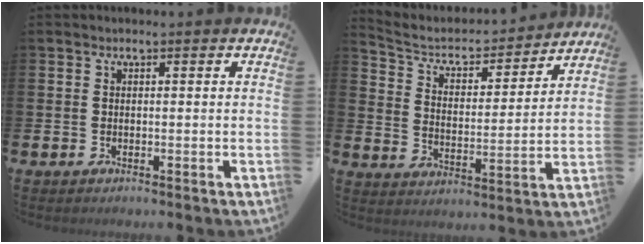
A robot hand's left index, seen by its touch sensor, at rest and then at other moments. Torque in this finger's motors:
{"motor_torque": [-0.26, -0.89, -0.03, 0.02]}